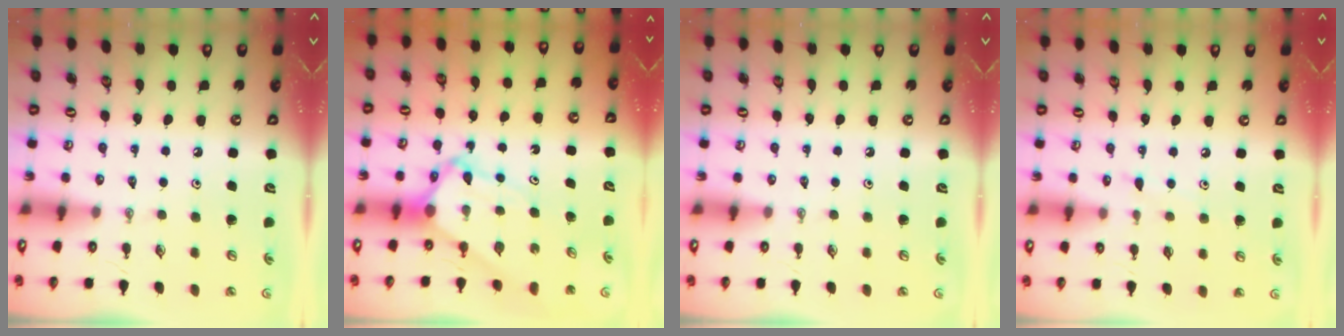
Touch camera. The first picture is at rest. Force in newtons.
{"total": 6.4, "press": 6.4, "slide": 0.6}
{"total": 0.0}
{"total": 6.0, "press": 6.0, "slide": 0.5}